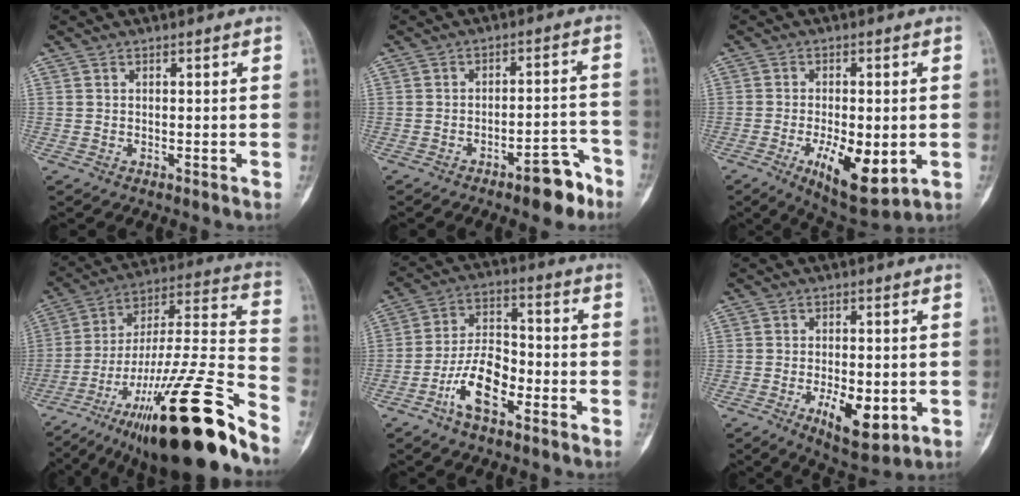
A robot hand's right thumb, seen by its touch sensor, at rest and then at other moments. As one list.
[{"total": 7.3, "force": [-5.0, 2.5, 4.7], "torque": [-0.052, 0.046, -0.067]}, {"total": 12.3, "force": [-3.3, 5.1, 10.7], "torque": [-0.160, -0.013, -0.041]}, {"total": 31.7, "force": [-20.4, 5.1, 23.8], "torque": [-0.334, 0.077, -0.332]}, {"total": 10.7, "force": [-5.2, 5.0, 7.9], "torque": [-0.142, 0.038, -0.099]}, {"total": 9.8, "force": [-2.9, 4.3, 8.3], "torque": [-0.119, -0.007, -0.034]}]